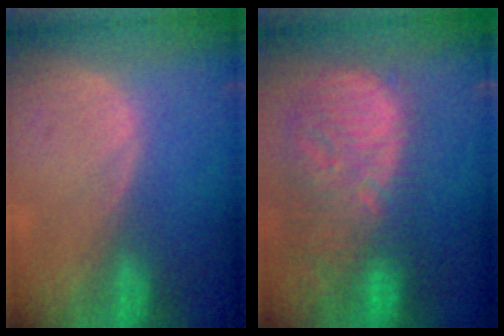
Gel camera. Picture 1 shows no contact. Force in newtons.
{"total": 13.4, "press": 11.6, "slide": 6.8}